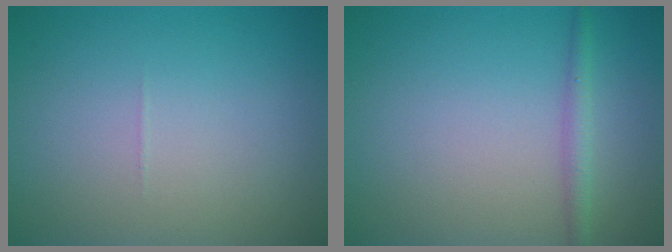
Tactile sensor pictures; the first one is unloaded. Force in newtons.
{"total": 1.6, "press": 1.6, "slide": 0.1}